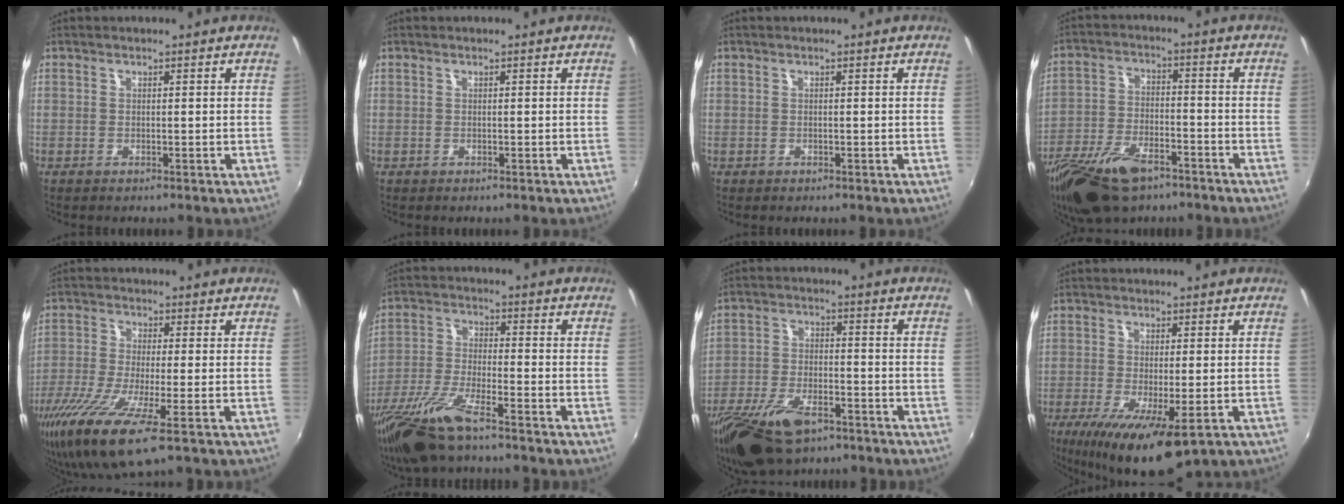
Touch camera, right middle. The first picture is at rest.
{"total": 0.0}
{"total": 0.0}
{"total": 16.0, "force": [-10.5, 7.5, 9.4], "torque": [-0.212, -0.025, -0.190]}
{"total": 12.3, "force": [-6.9, 1.2, 10.1], "torque": [-0.222, -0.045, -0.132]}
{"total": 13.6, "force": [-10.1, 2.5, 8.8], "torque": [-0.189, -0.035, -0.196]}
{"total": 15.7, "force": [-10.2, 7.3, 9.5], "torque": [-0.218, -0.028, -0.184]}
{"total": 11.5, "force": [-5.6, 3.1, 9.5], "torque": [-0.190, -0.043, -0.089]}